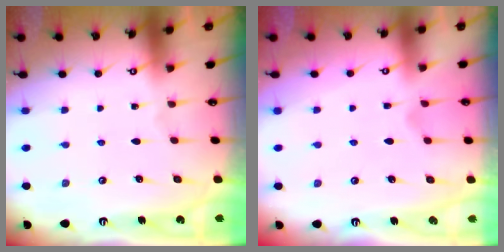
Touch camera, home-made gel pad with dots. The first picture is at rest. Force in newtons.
{"total": 1.2, "press": 0.3, "slide": 1.1}